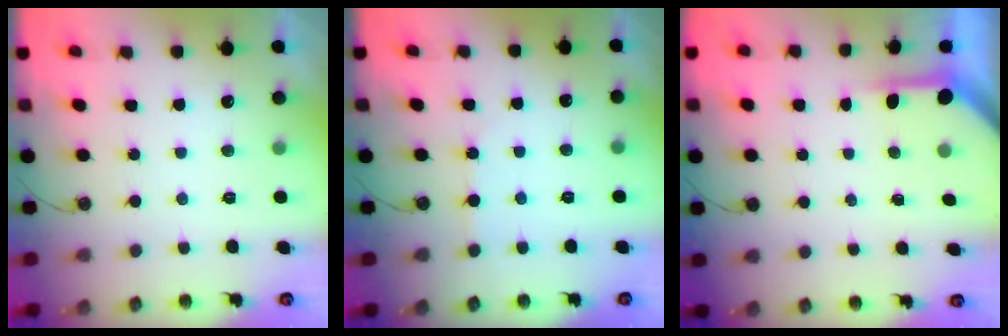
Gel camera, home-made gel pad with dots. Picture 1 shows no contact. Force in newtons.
{"total": 2.8, "press": 2.8, "slide": 0.4}
{"total": 3.8, "press": 3.8, "slide": 0.3}